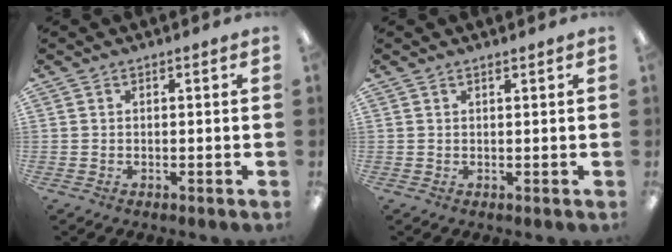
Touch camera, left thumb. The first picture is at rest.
{"total": 0.6, "force": [0.6, 0.1, 0.2], "torque": [-0.005, -0.001, 0.011]}